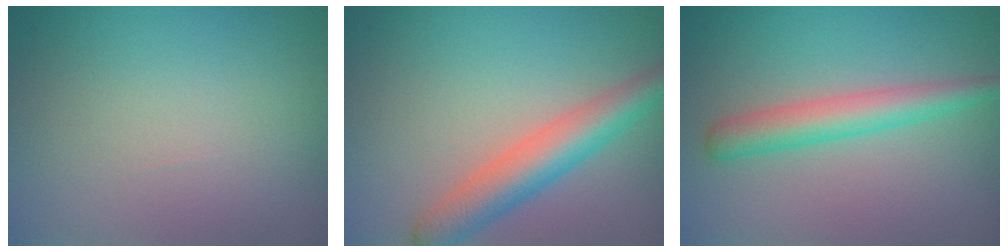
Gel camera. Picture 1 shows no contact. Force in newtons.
{"total": 4.9, "press": 4.9, "slide": 0.2}
{"total": 3.4, "press": 3.4, "slide": 0.1}